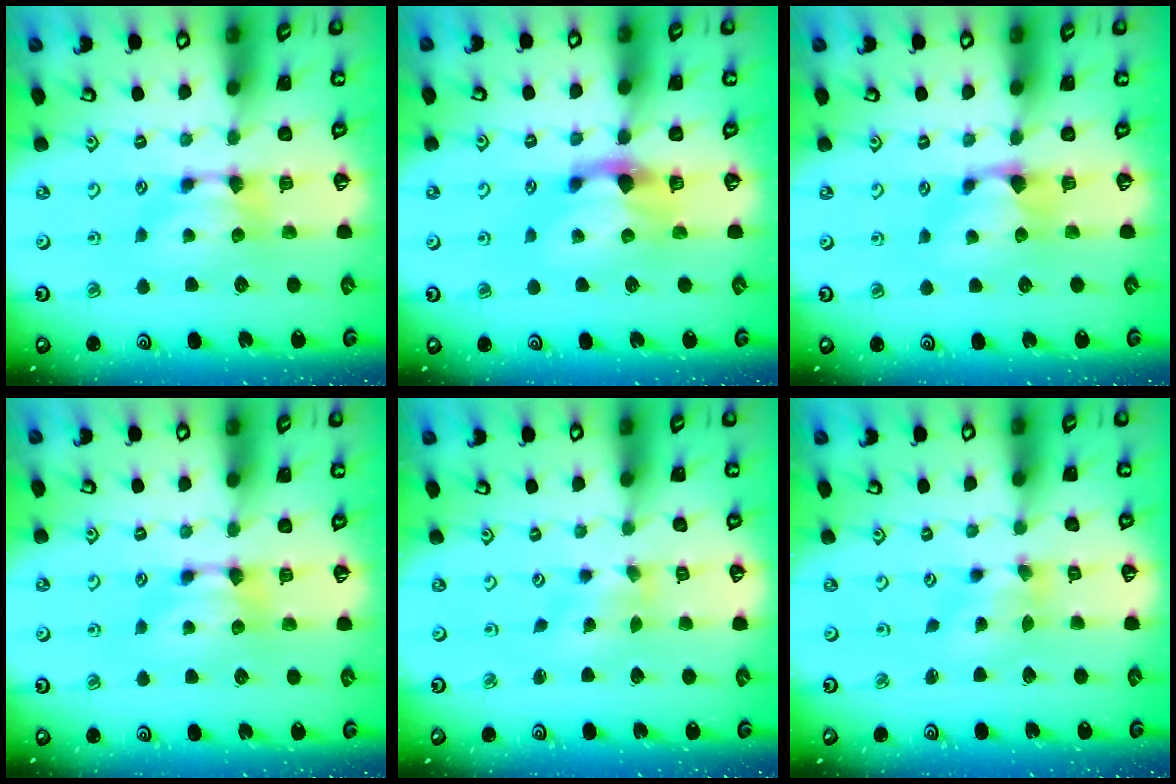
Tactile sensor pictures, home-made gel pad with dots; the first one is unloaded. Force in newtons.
{"total": 2.2, "press": 1.7, "slide": 1.4}
{"total": 1.2, "press": 0.7, "slide": 1.0}
{"total": 0.0}
{"total": 1.8, "press": 1.6, "slide": 0.9}
{"total": 1.9, "press": 1.4, "slide": 1.3}